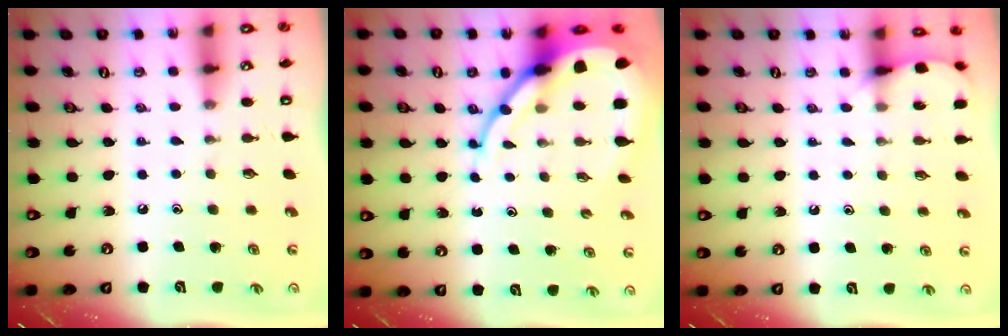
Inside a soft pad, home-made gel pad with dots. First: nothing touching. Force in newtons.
{"total": 12.5, "press": 12.4, "slide": 1.4}
{"total": 3.9, "press": 3.9, "slide": 0.3}